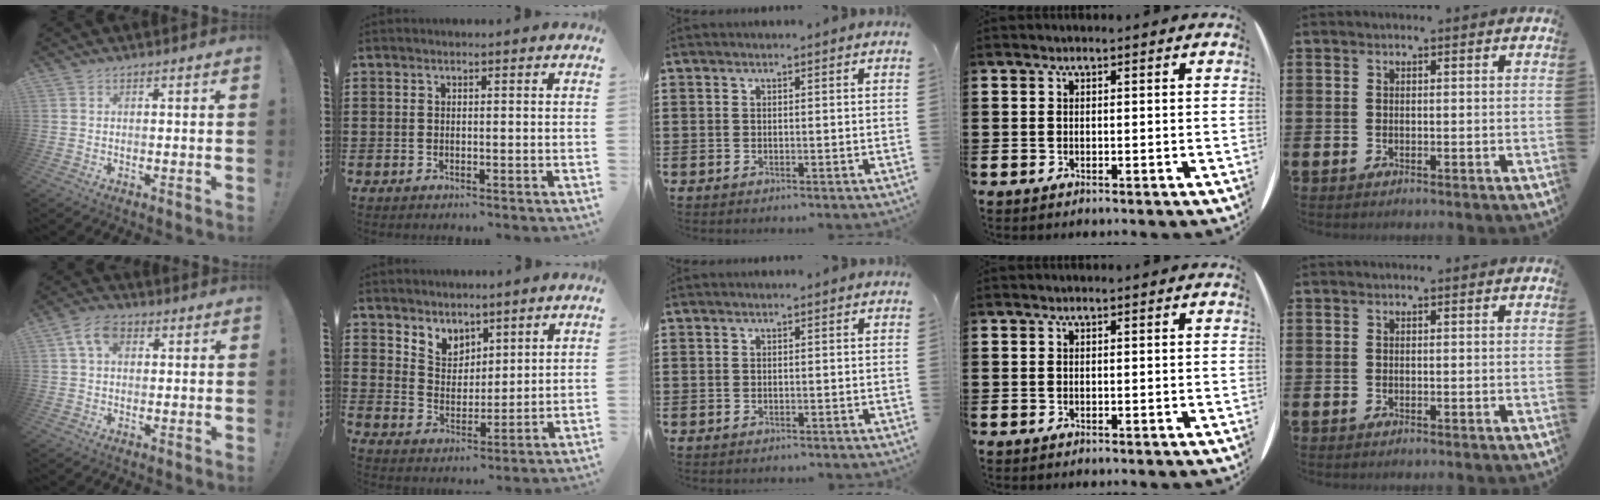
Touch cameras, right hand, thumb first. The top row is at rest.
{"thumb": {"total": 7.2, "force": [2.3, 4.8, 4.8], "torque": [-0.087, 0.011, 0.046]}, "index": {"total": 4.8, "force": [3.9, 2.7, -0.4], "torque": [-0.017, -0.009, 0.074]}}